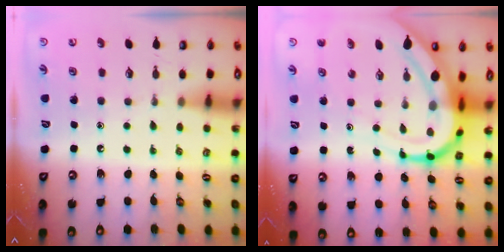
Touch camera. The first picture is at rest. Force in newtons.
{"total": 13.9, "press": 13.8, "slide": 1.3}